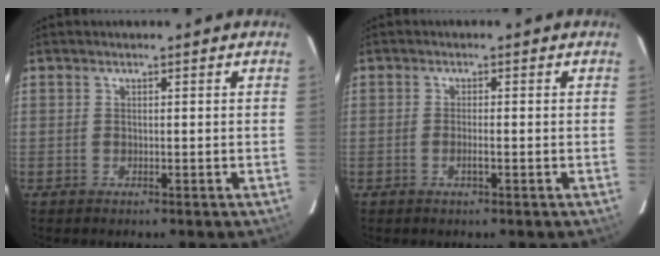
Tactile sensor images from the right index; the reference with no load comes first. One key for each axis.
{"total": 1.6, "fx": -0.6, "fy": 0.2, "fz": 1.4, "tx": -0.029, "ty": -0.001, "tz": -0.012}